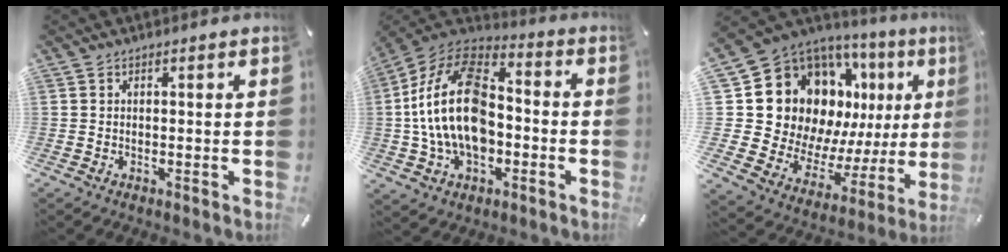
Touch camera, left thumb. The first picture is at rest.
{"total": 21.8, "force": [-2.4, 14.4, 16.1], "torque": [-0.335, 0.028, -0.042]}
{"total": 21.7, "force": [8.6, 16.0, 11.8], "torque": [-0.192, -0.080, 0.187]}